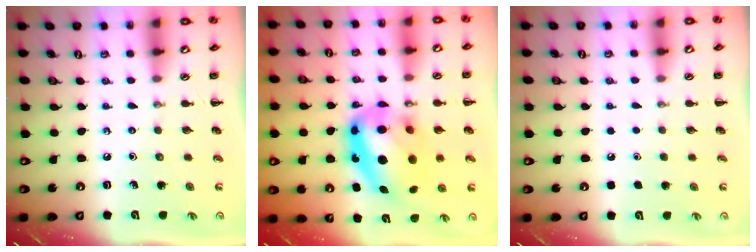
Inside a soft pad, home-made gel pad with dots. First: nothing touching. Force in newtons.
{"total": 19.0, "press": 18.4, "slide": 4.6}
{"total": 1.8, "press": 1.7, "slide": 0.1}